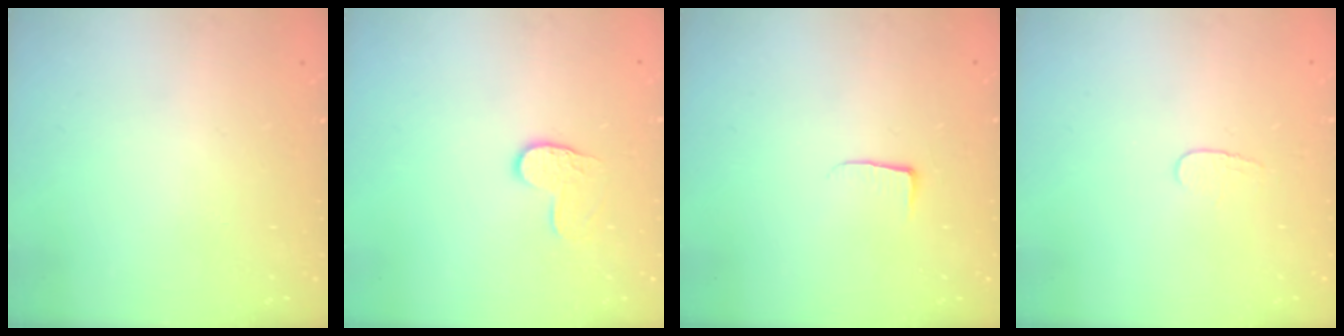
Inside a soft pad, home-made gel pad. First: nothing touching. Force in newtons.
{"total": 6.4, "press": 6.4, "slide": 0.6}
{"total": 3.7, "press": 3.7, "slide": 0.5}
{"total": 3.6, "press": 3.5, "slide": 0.4}